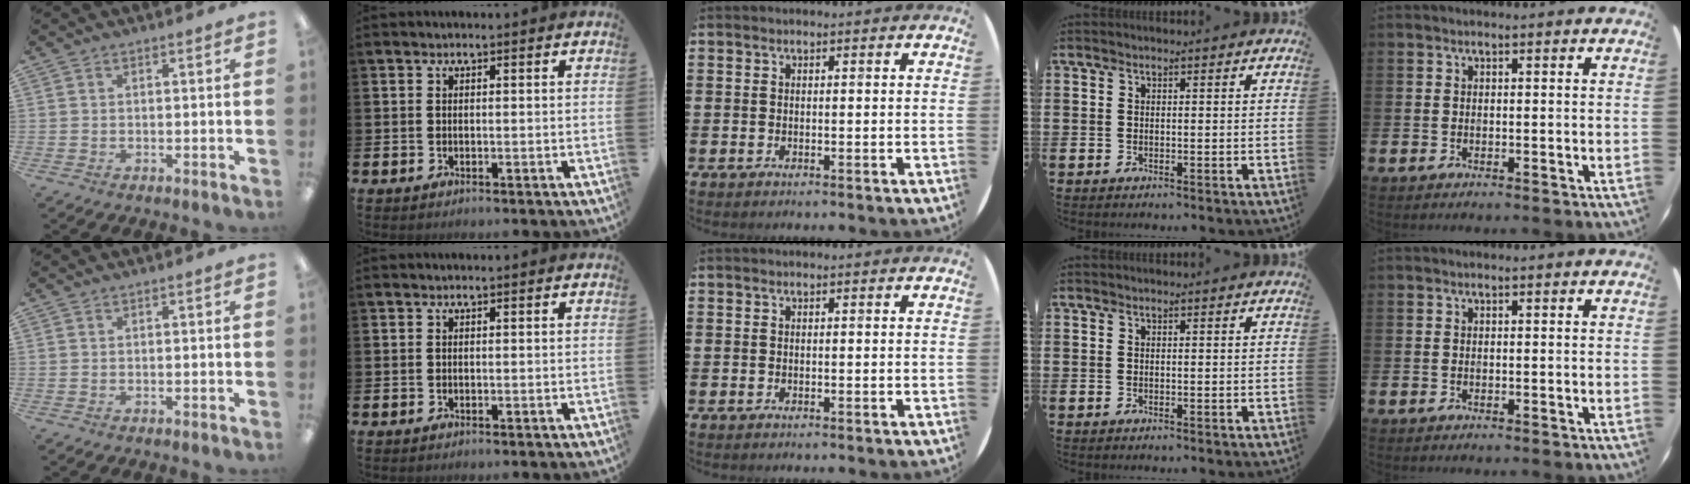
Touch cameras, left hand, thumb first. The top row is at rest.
{}